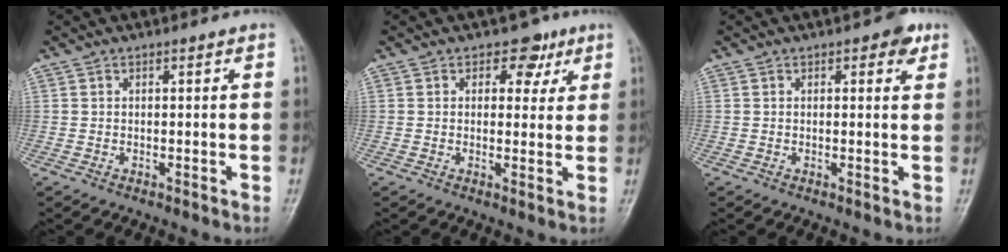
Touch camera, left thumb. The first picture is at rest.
{"total": 4.8, "force": [2.4, 3.4, 2.3], "torque": [0.003, -0.006, 0.027]}
{"total": 2.7, "force": [1.4, 1.4, 1.9], "torque": [-0.012, -0.002, 0.012]}